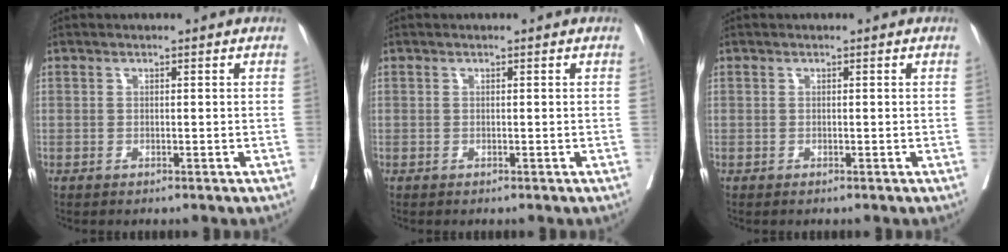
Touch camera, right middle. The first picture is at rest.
{"total": 0.0}
{"total": 0.0}